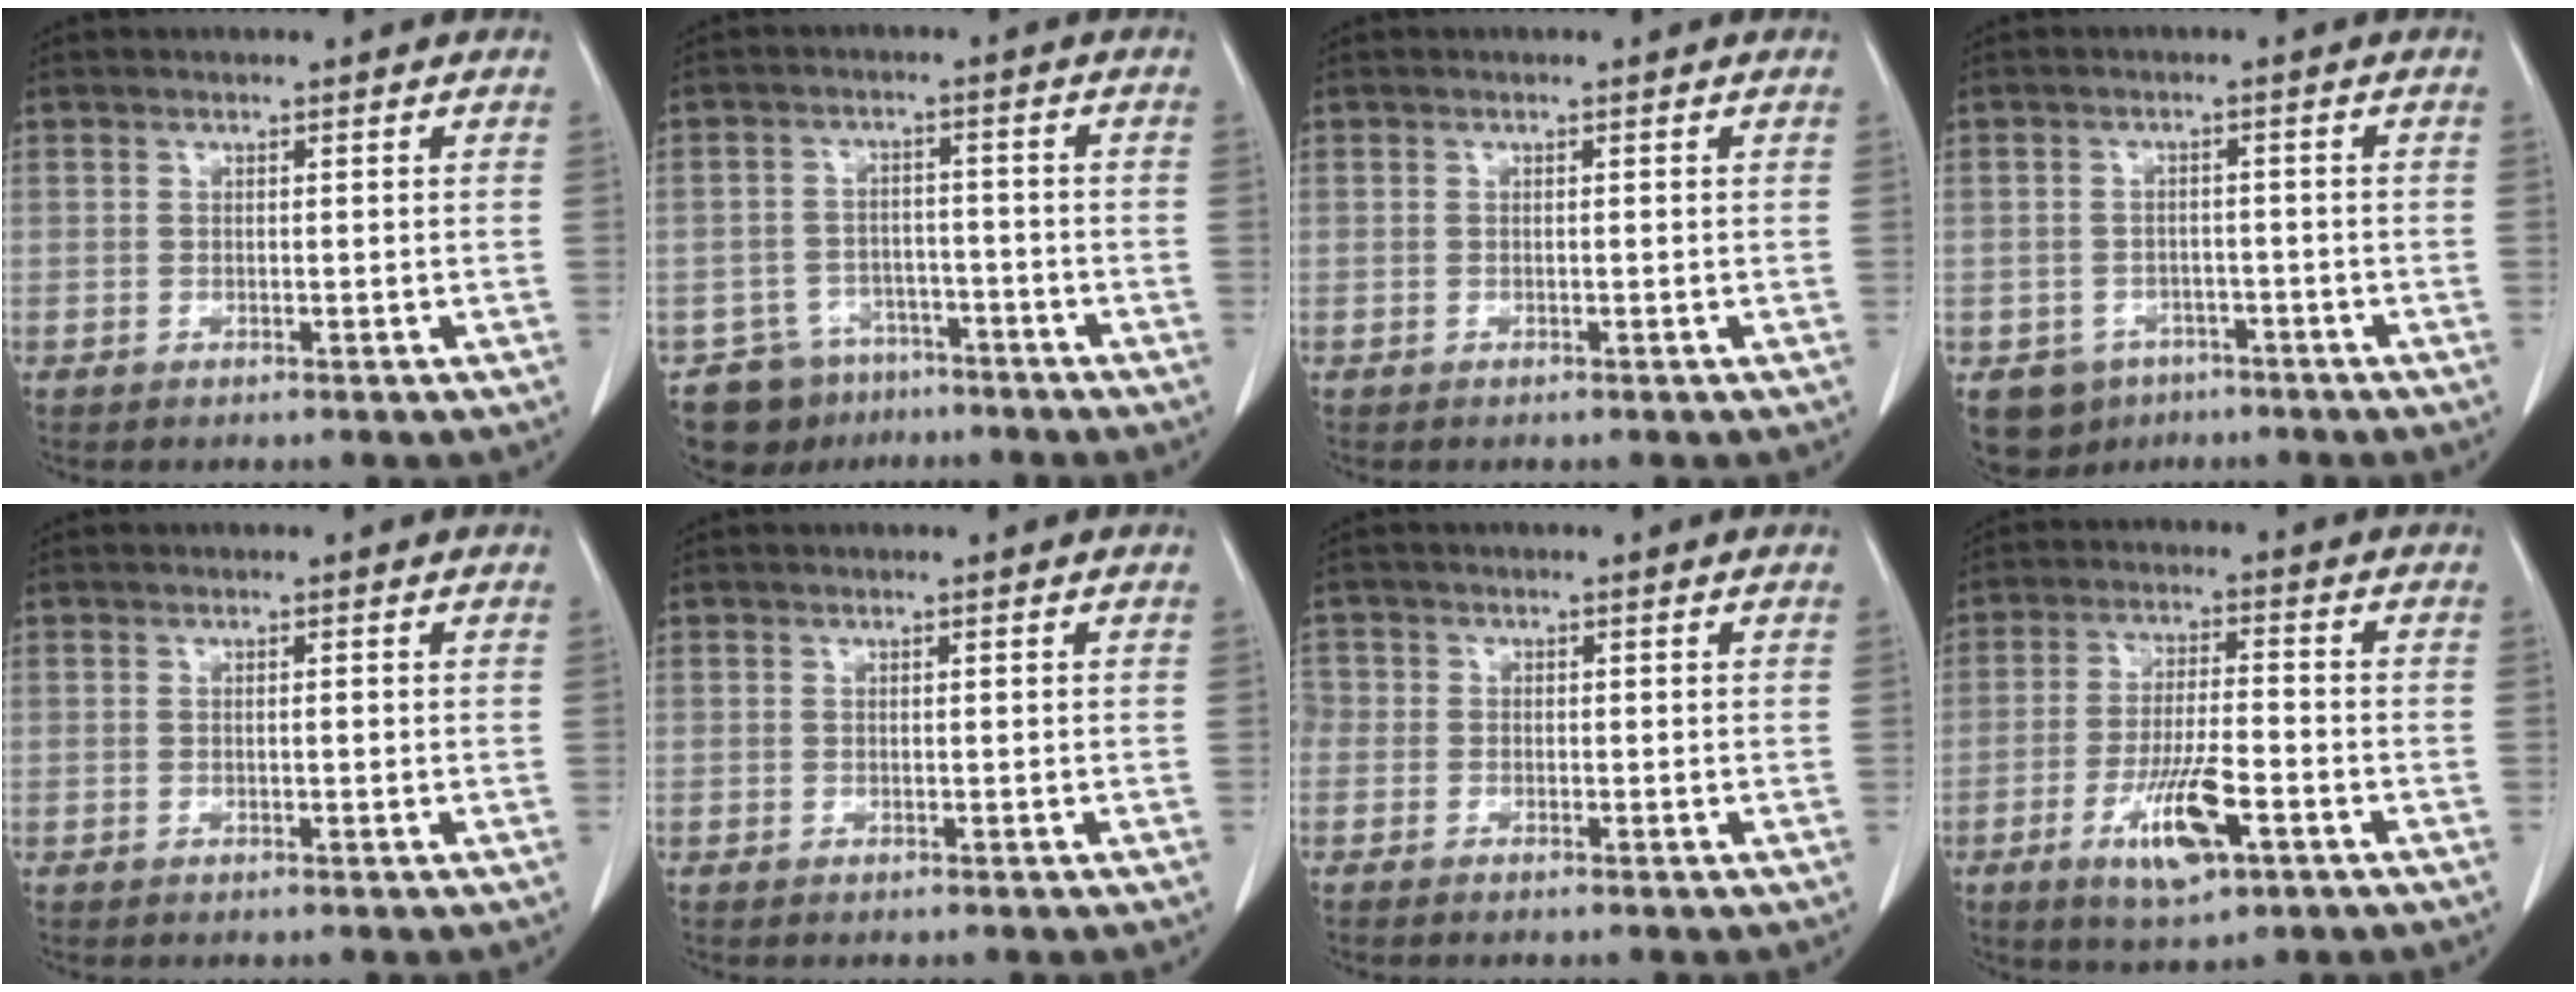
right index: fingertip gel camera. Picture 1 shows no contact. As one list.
[{"total": 8.3, "force": [-6.0, 5.7, 0.6], "torque": [-0.010, 0.023, -0.089]}, {"total": 0.0}, {"total": 5.9, "force": [-3.4, 4.7, 1.0], "torque": [-0.015, 0.008, -0.044]}, {"total": 0.6, "force": [-0.1, 0.1, 0.6], "torque": [-0.010, 0.000, 0.001]}, {"total": 0.0}, {"total": 3.1, "force": [-1.5, 2.5, 0.9], "torque": [-0.026, 0.005, -0.032]}, {"total": 9.7, "force": [-4.3, 2.3, 8.5], "torque": [-0.160, -0.009, -0.069]}]